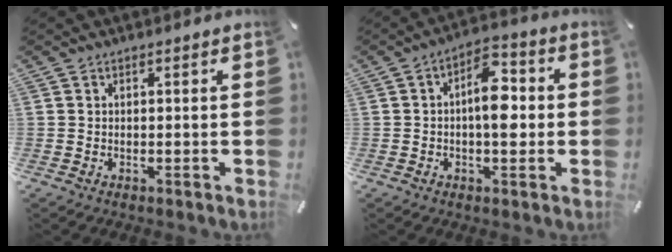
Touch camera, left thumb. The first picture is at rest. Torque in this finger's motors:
{"motor_torque": [0.21, 0.25, 1.01, -0.15, 0.12]}